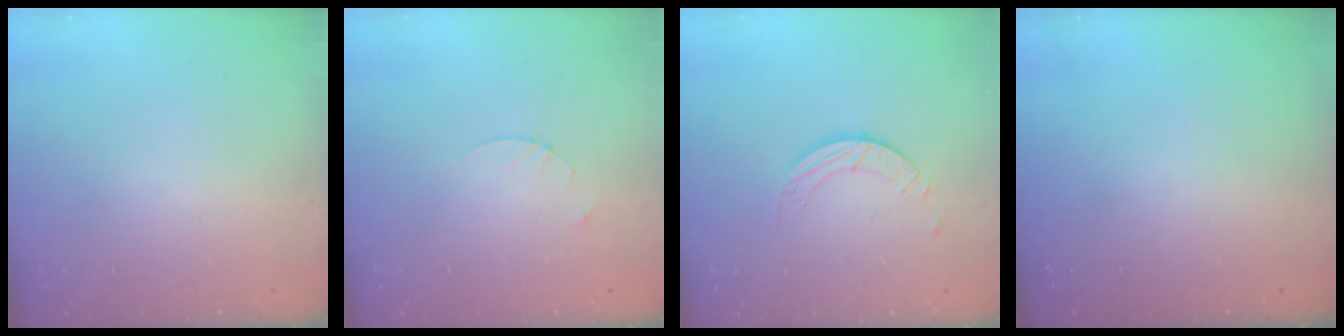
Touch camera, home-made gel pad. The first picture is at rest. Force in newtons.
{"total": 2.7, "press": 2.7, "slide": 0.3}
{"total": 3.2, "press": 3.2, "slide": 0.3}
{"total": 0.0}